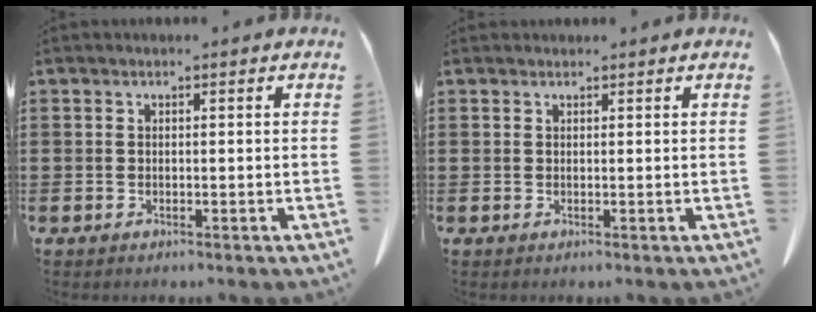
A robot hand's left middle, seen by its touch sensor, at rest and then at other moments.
{"total": 0.5, "force": [0.5, 0.1, 0.0], "torque": [-0.002, -0.002, 0.011]}